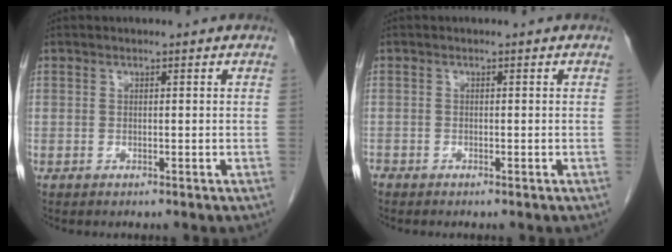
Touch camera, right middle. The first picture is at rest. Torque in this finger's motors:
{"motor_torque": [1.11, -1.03, 1.00, 0.21]}